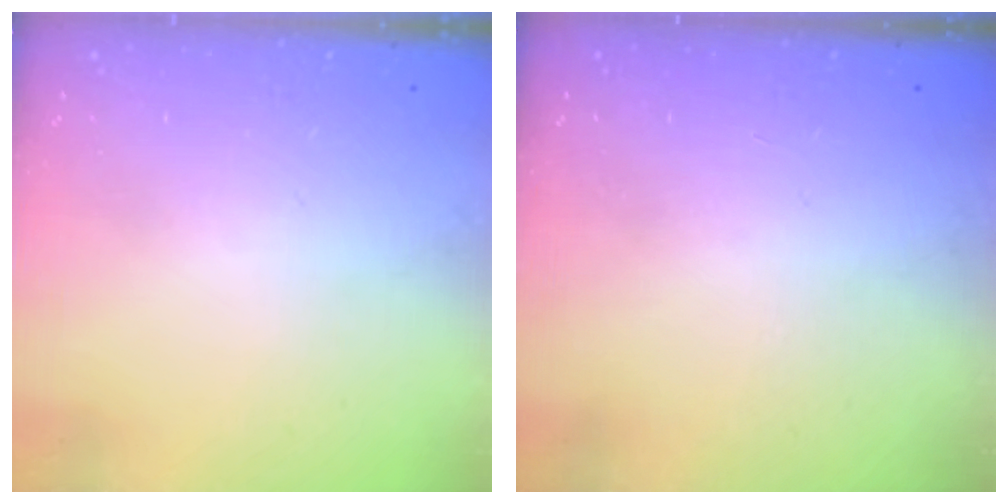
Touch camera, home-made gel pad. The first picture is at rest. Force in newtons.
{"total": 1.0, "press": 0.0, "slide": 1.0}